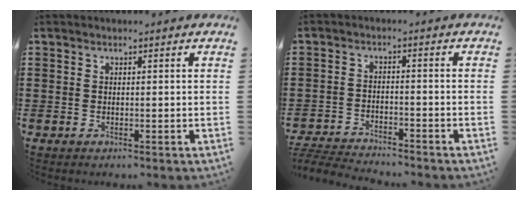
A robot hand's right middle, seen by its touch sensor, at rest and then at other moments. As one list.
[{"total": 4.2, "force": [-4.2, 0.5, 0.4], "torque": [-0.023, -0.001, -0.092]}]